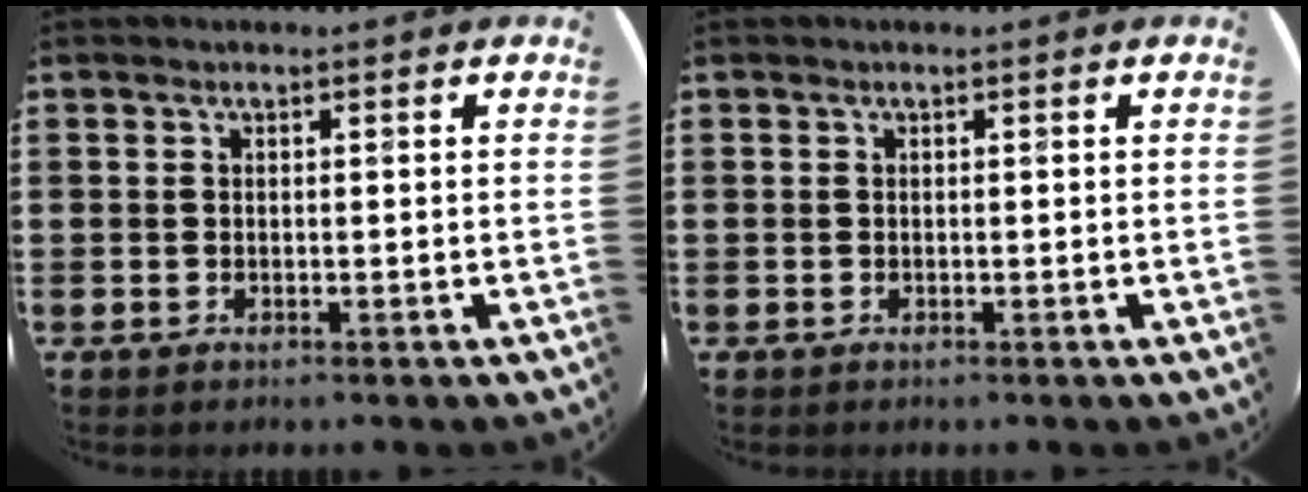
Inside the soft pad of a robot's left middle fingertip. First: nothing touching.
{"total": 0.0}